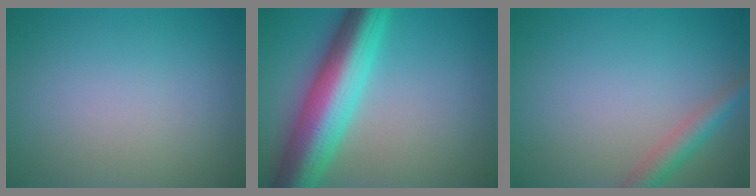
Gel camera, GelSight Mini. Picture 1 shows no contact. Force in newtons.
{"total": 10.0, "press": 10.0, "slide": 0.4}
{"total": 2.7, "press": 2.7, "slide": 0.1}